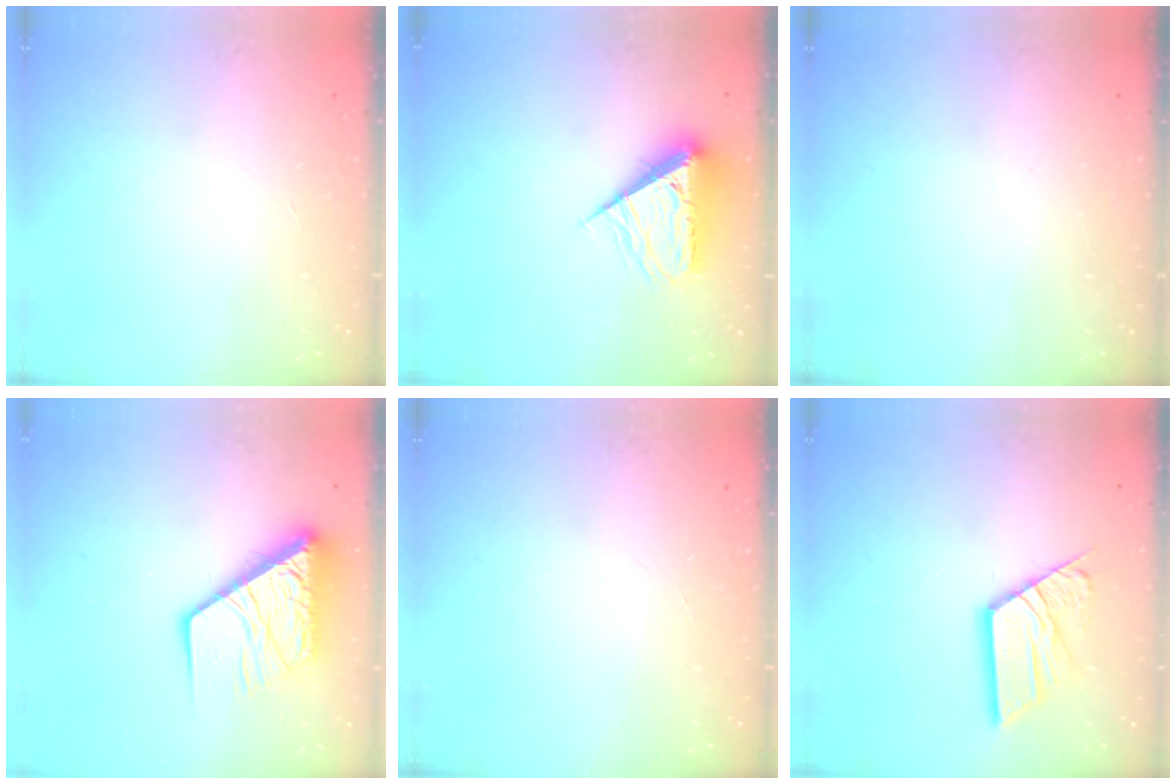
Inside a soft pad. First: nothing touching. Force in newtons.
{"total": 8.5, "press": 8.4, "slide": 1.2}
{"total": 0.0}
{"total": 14.4, "press": 14.3, "slide": 1.8}
{"total": 0.0}
{"total": 14.1, "press": 14.0, "slide": 1.3}